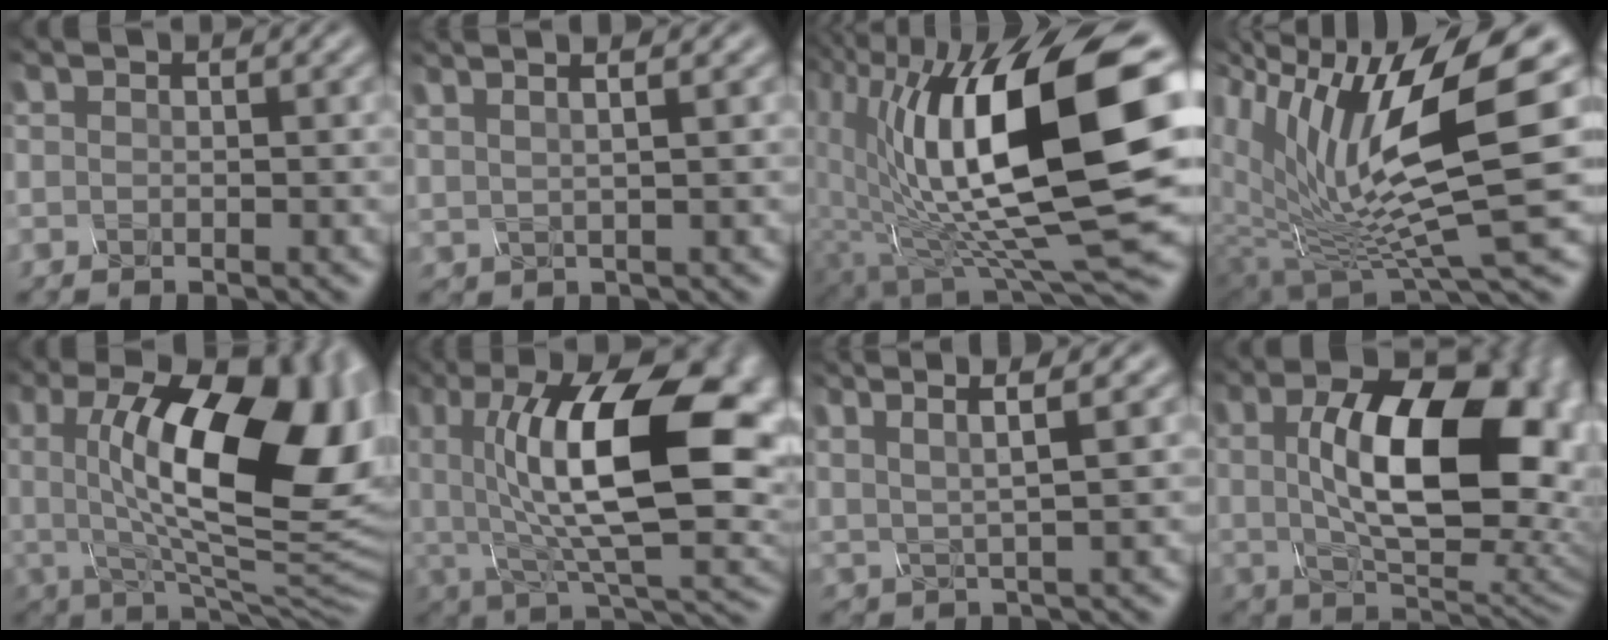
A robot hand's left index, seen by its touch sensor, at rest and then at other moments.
{"total": 4.1, "force": [2.7, 1.5, 2.7], "torque": [-0.012, 0.031, 0.005]}
{"total": 16.9, "force": [2.7, 6.4, 15.4], "torque": [-0.267, -0.009, 0.053]}
{"total": 13.6, "force": [4.2, 4.3, 12.2], "torque": [-0.249, 0.000, 0.086]}
{"total": 16.6, "force": [2.2, 7.0, 14.9], "torque": [-0.195, 0.006, 0.023]}
{"total": 14.9, "force": [1.5, 6.3, 13.4], "torque": [-0.208, -0.007, 0.024]}
{"total": 4.5, "force": [3.0, 0.8, 3.3], "torque": [-0.059, 0.018, 0.034]}
{"total": 13.4, "force": [1.2, 6.7, 11.6], "torque": [-0.163, -0.001, 0.021]}